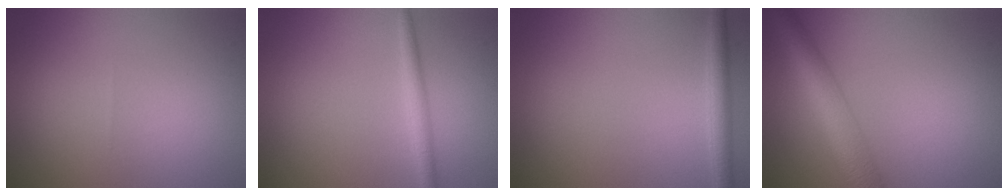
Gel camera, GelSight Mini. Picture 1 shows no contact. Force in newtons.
{"total": 1.9, "press": 1.9, "slide": 0.1}
{"total": 1.9, "press": 1.9, "slide": 0.1}
{"total": 5.7, "press": 5.7, "slide": 0.3}